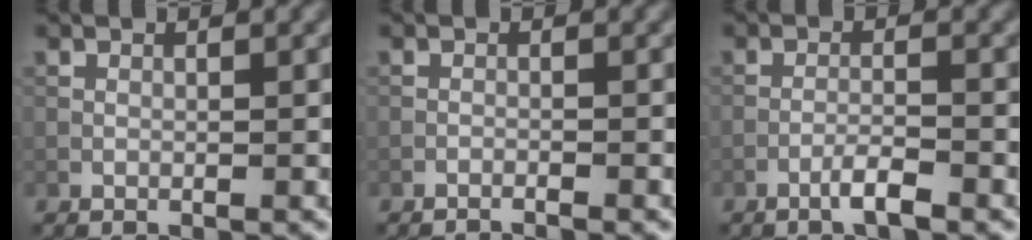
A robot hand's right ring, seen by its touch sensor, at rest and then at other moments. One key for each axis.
{"total": 1.3, "fx": -1.2, "fy": 0.0, "fz": 0.5, "tx": -0.012, "ty": 0.003, "tz": -0.026}
{"total": 2.1, "fx": -1.4, "fy": 0.2, "fz": 1.6, "tx": -0.027, "ty": 0.007, "tz": -0.029}